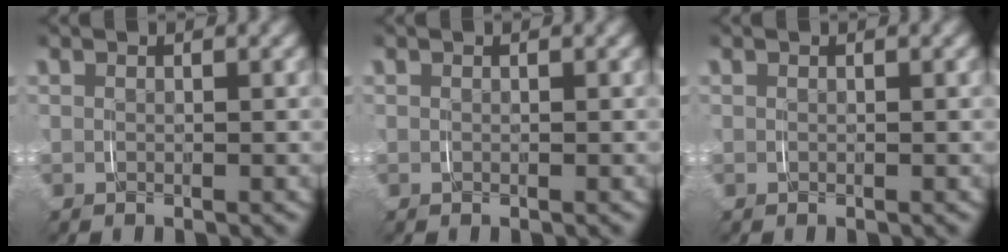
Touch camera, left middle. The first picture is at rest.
{"total": 0.0}
{"total": 0.0}